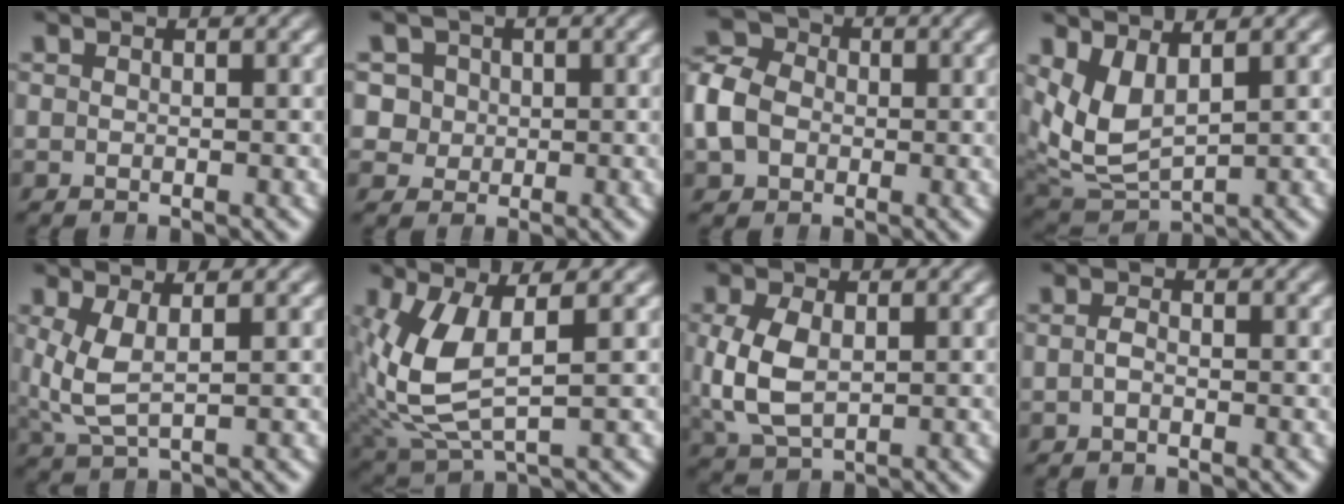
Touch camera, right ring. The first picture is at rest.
{"total": 6.4, "force": [0.3, 6.0, 2.1], "torque": [-0.064, -0.020, 0.009]}
{"total": 6.7, "force": [0.3, 5.8, 3.2], "torque": [-0.074, 0.005, -0.003]}
{"total": 7.5, "force": [1.1, 6.1, 4.2], "torque": [-0.121, -0.022, 0.025]}
{"total": 4.6, "force": [0.2, 3.0, 3.5], "torque": [-0.097, -0.017, 0.018]}
{"total": 6.7, "force": [0.0, 4.0, 5.4], "torque": [-0.143, -0.022, 0.022]}
{"total": 5.6, "force": [-0.2, 4.2, 3.7], "torque": [-0.107, -0.018, 0.016]}
{"total": 1.1, "force": [-0.8, 0.4, 0.6], "torque": [-0.021, -0.006, -0.014]}